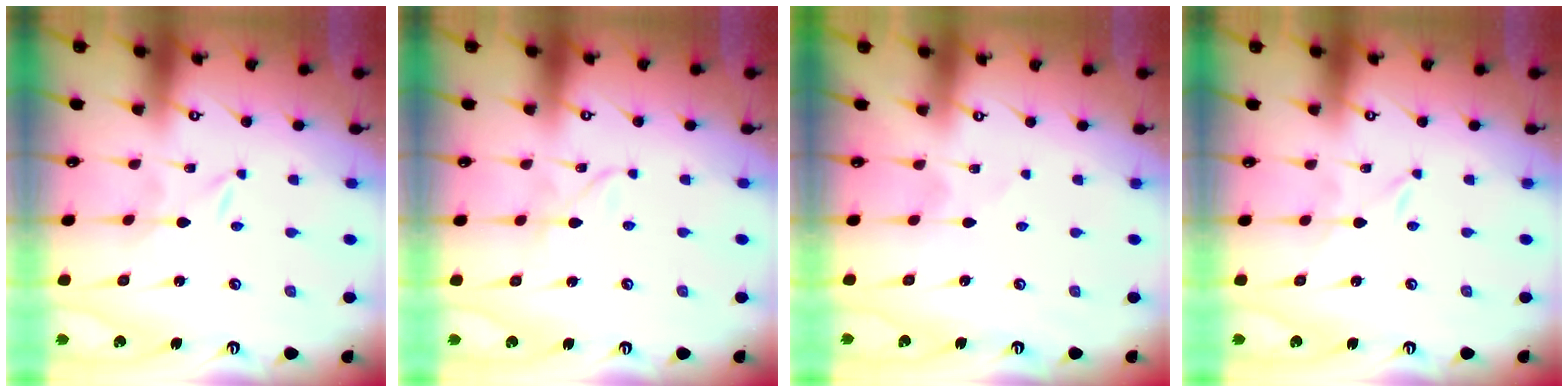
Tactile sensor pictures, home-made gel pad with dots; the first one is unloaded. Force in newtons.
{"total": 2.7, "press": 2.7, "slide": 0.1}
{"total": 1.4, "press": 1.4, "slide": 0.3}
{"total": 0.0}